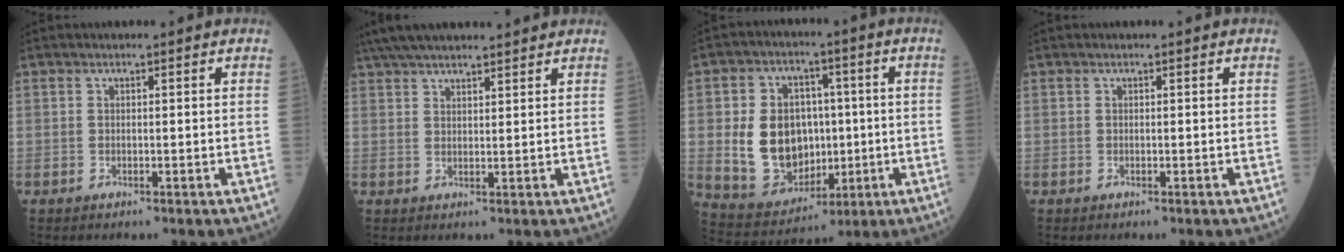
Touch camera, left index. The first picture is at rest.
{"total": 14.9, "force": [13.1, 2.9, 6.5], "torque": [-0.111, 0.052, 0.207]}
{"total": 13.0, "force": [-0.1, 10.0, 8.2], "torque": [-0.177, 0.022, 0.021]}
{"total": 0.0}